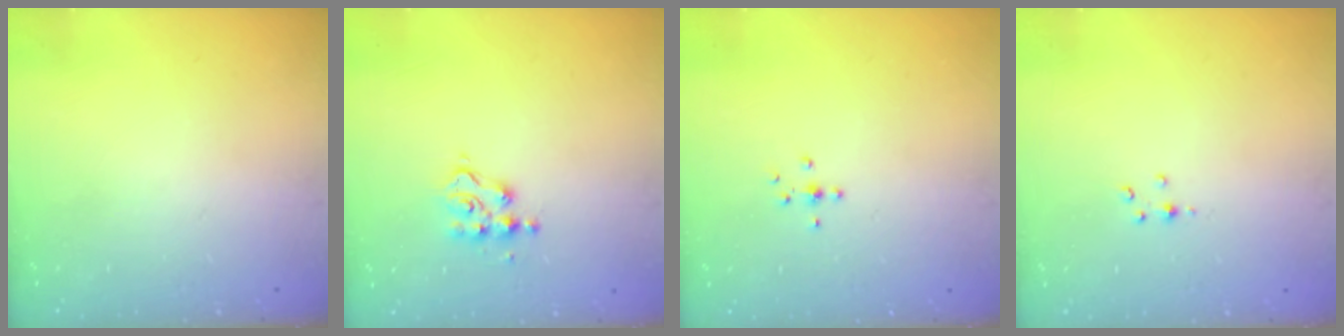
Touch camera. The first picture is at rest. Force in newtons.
{"total": 4.7, "press": 4.7, "slide": 0.2}
{"total": 3.2, "press": 3.2, "slide": 0.7}
{"total": 2.0, "press": 2.0, "slide": 0.3}